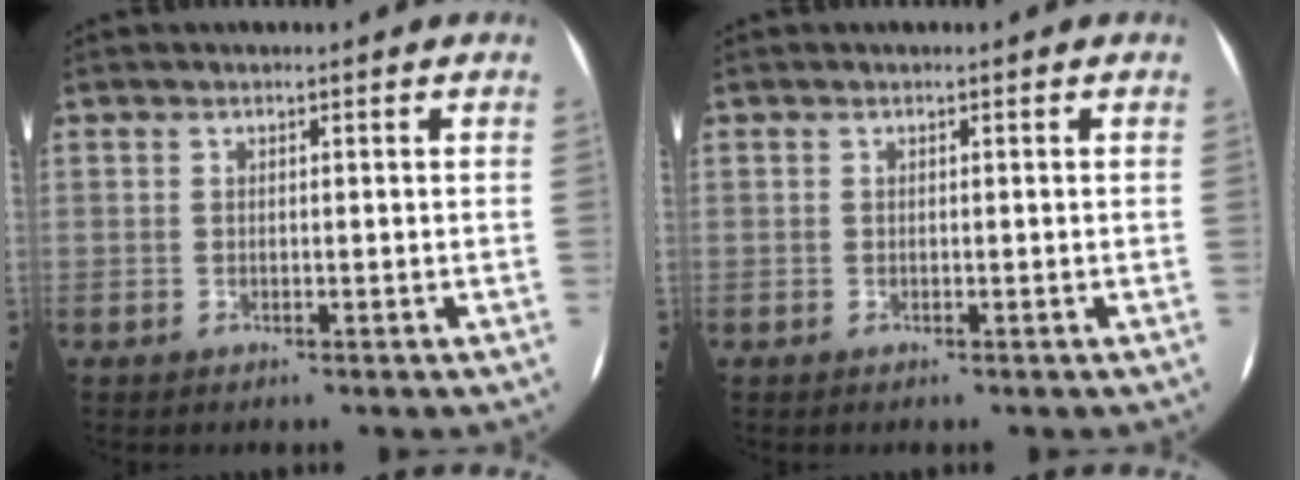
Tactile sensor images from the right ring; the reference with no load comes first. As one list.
[{"total": 0.0}]